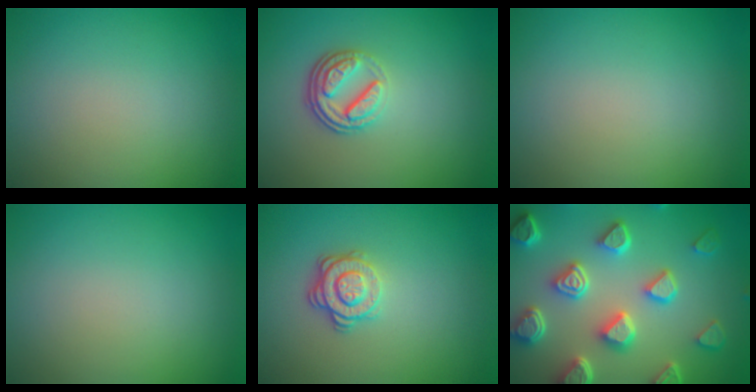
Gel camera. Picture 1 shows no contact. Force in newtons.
{"total": 3.7, "press": 2.6, "slide": 2.6}
{"total": 0.0}
{"total": 0.0}
{"total": 3.0, "press": 2.6, "slide": 1.5}
{"total": 7.5, "press": 6.0, "slide": 4.6}